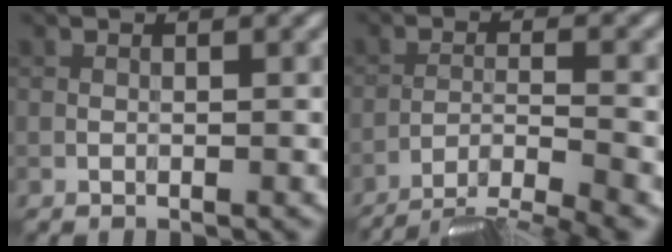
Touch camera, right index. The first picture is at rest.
{"total": 7.1, "force": [-5.9, 1.3, 3.8], "torque": [-0.060, -0.010, -0.096]}